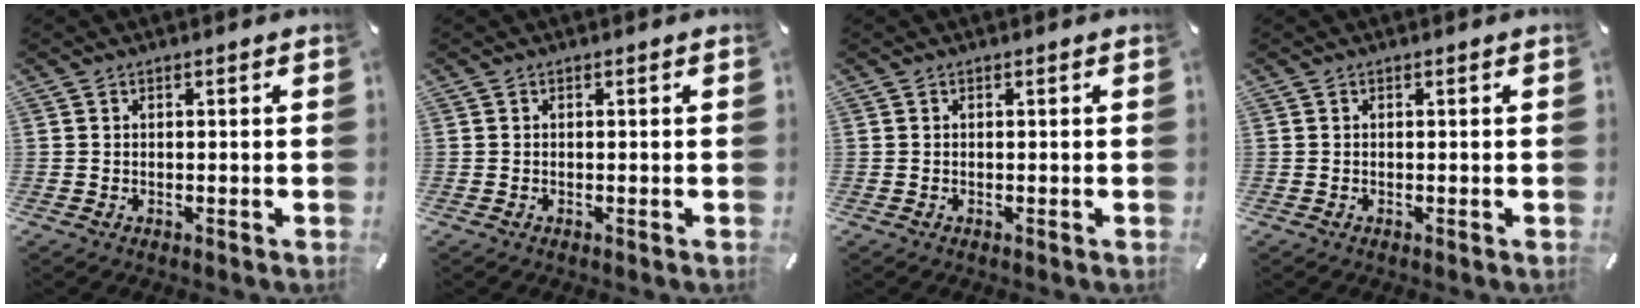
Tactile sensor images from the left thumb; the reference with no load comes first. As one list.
[{"total": 0.0}, {"total": 0.0}, {"total": 0.0}]